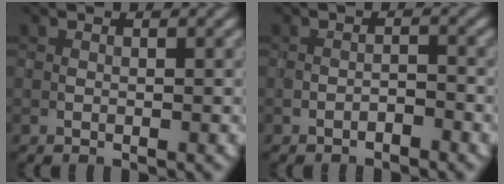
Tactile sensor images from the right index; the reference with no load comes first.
{"total": 1.0, "force": [-0.9, 0.2, 0.2], "torque": [0.000, 0.006, -0.018]}